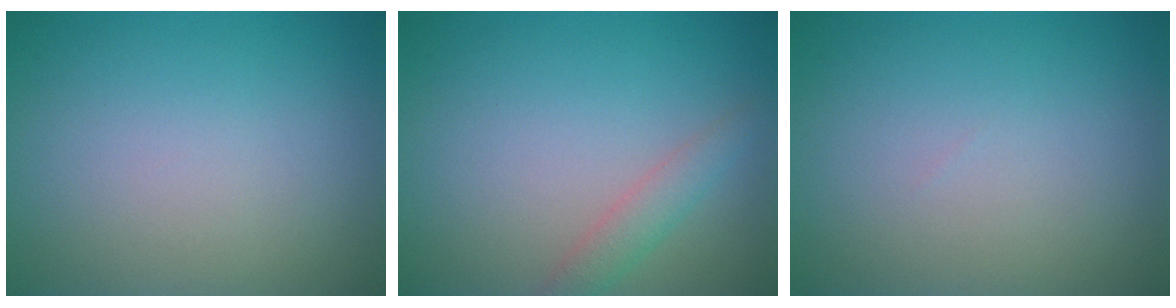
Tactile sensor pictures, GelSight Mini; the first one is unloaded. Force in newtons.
{"total": 1.8, "press": 1.8, "slide": 0.1}
{"total": 0.0}